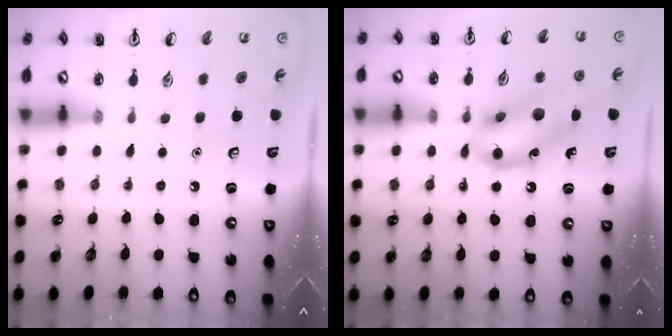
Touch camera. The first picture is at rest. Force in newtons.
{"total": 13.7, "press": 13.5, "slide": 2.5}